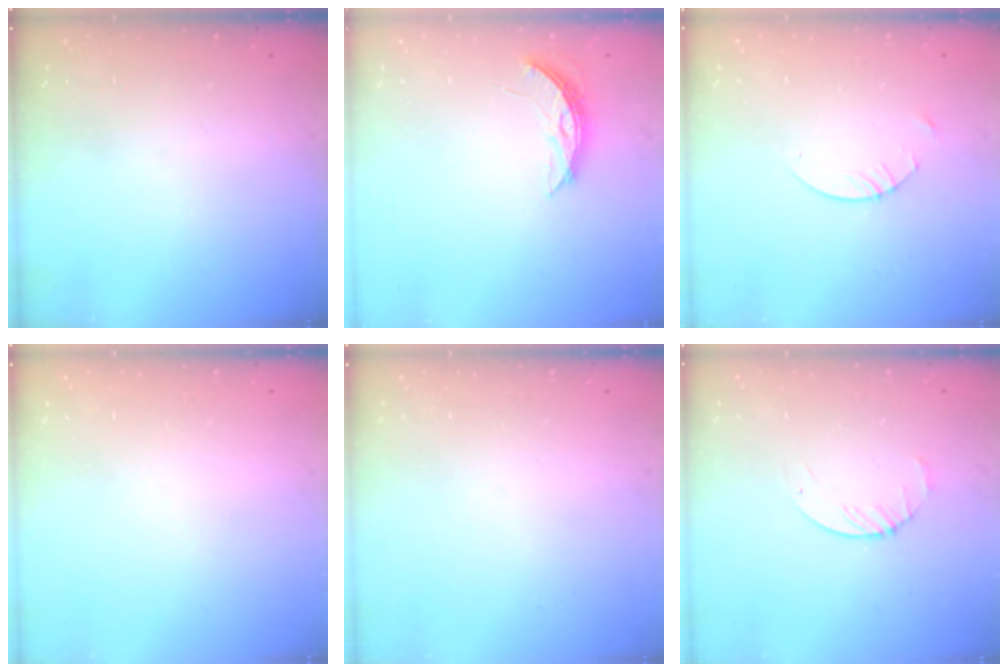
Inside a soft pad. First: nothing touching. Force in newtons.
{"total": 4.6, "press": 4.5, "slide": 0.4}
{"total": 2.4, "press": 2.4, "slide": 0.1}
{"total": 0.0}
{"total": 0.0}
{"total": 3.1, "press": 3.1, "slide": 0.4}